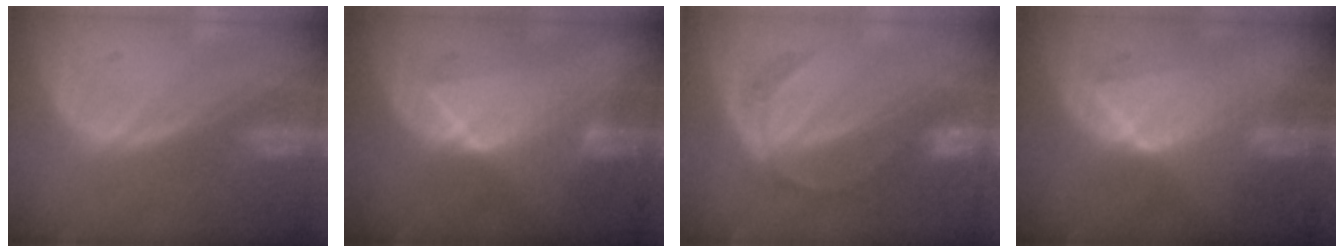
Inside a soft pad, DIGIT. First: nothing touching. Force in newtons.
{"total": 6.9, "press": 6.8, "slide": 0.9}
{"total": 5.3, "press": 5.0, "slide": 1.8}
{"total": 6.4, "press": 6.3, "slide": 1.2}